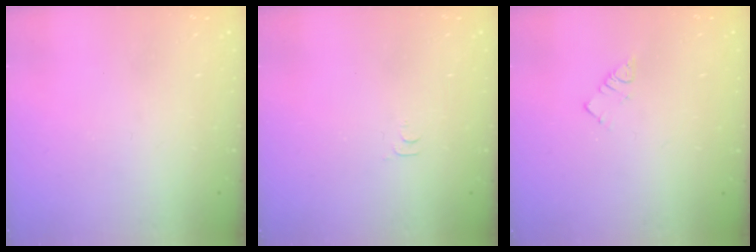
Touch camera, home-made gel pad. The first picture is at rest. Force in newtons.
{"total": 3.8, "press": 3.8, "slide": 0.6}
{"total": 2.8, "press": 2.8, "slide": 0.2}